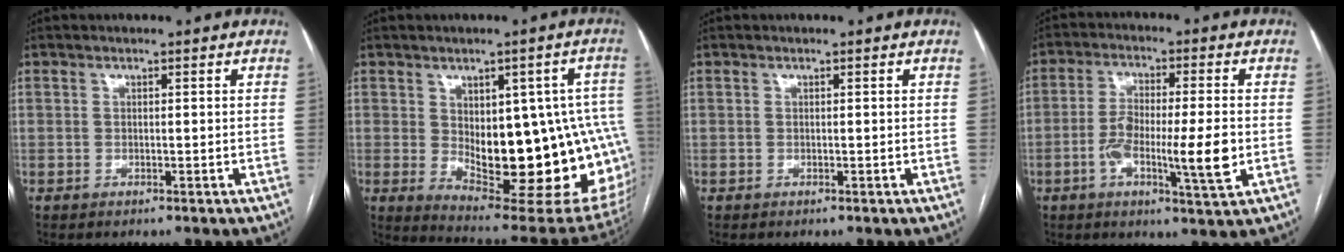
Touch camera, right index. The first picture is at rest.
{"total": 22.6, "force": [-1.3, 8.6, 20.9], "torque": [-0.205, 0.010, 0.014]}
{"total": 0.0}
{"total": 10.4, "force": [-2.3, 1.3, 10.0], "torque": [-0.176, -0.002, -0.038]}